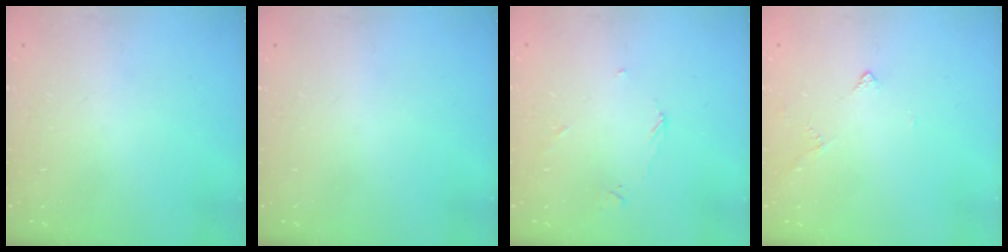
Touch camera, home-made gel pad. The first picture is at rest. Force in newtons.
{"total": 0.0}
{"total": 3.5, "press": 3.5, "slide": 0.5}
{"total": 1.8, "press": 1.7, "slide": 0.4}